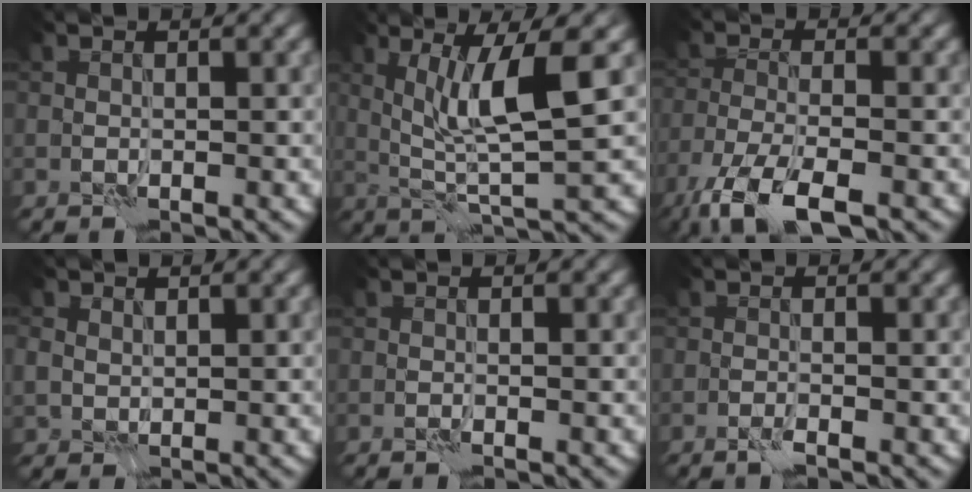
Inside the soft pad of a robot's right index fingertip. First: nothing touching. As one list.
[{"total": 6.0, "force": [1.6, 0.7, 5.8], "torque": [-0.113, -0.005, 0.035]}, {"total": 7.4, "force": [-5.2, 2.2, 4.8], "torque": [-0.094, -0.015, -0.103]}, {"total": 1.7, "force": [0.8, 1.3, 0.5], "torque": [-0.013, -0.001, 0.017]}, {"total": 0.0}, {"total": 0.8, "force": [-0.6, 0.1, 0.6], "torque": [-0.012, 0.001, -0.014]}]